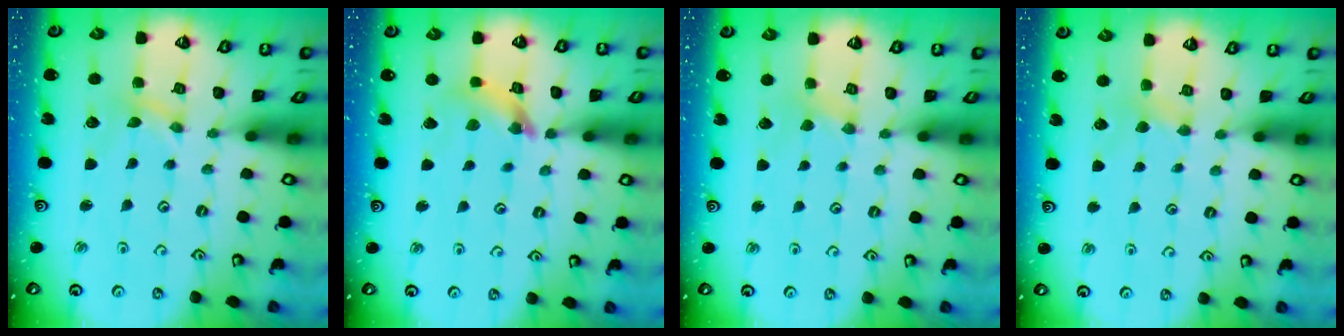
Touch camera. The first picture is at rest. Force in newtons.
{"total": 8.2, "press": 8.1, "slide": 0.6}
{"total": 2.2, "press": 2.2, "slide": 0.4}
{"total": 3.3, "press": 3.2, "slide": 0.6}